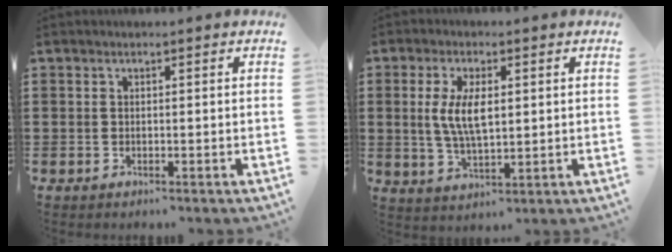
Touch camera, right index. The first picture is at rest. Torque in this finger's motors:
{"motor_torque": [0.59, -0.23, 0.30, 0.13]}